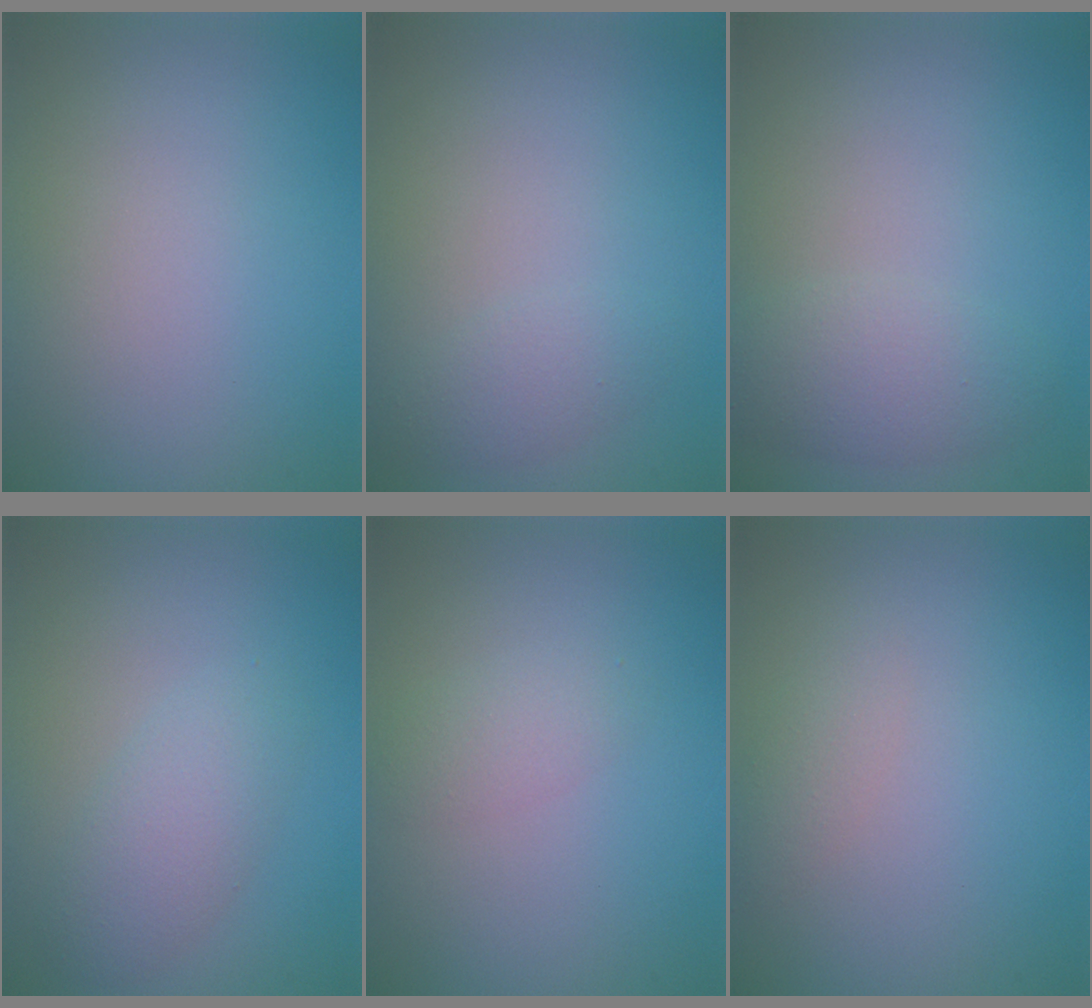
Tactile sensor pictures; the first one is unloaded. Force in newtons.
{"total": 1.6, "press": 1.6, "slide": 0.1}
{"total": 2.9, "press": 2.9, "slide": 0.1}
{"total": 2.8, "press": 2.8, "slide": 0.1}
{"total": 1.6, "press": 1.6, "slide": 0.0}
{"total": 1.1, "press": 1.1, "slide": 0.0}